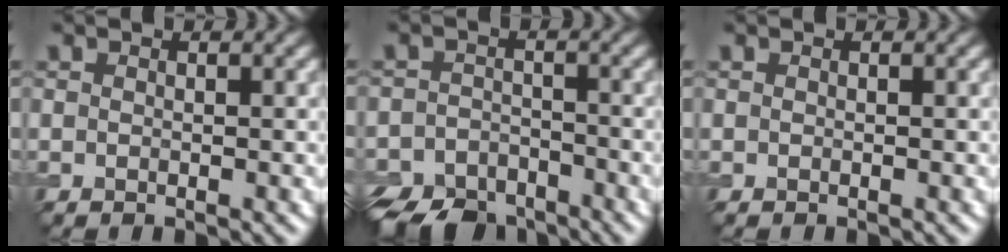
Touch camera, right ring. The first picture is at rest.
{"total": 7.5, "force": [-6.2, 3.7, 1.9], "torque": [-0.025, -0.018, -0.101]}
{"total": 0.0}